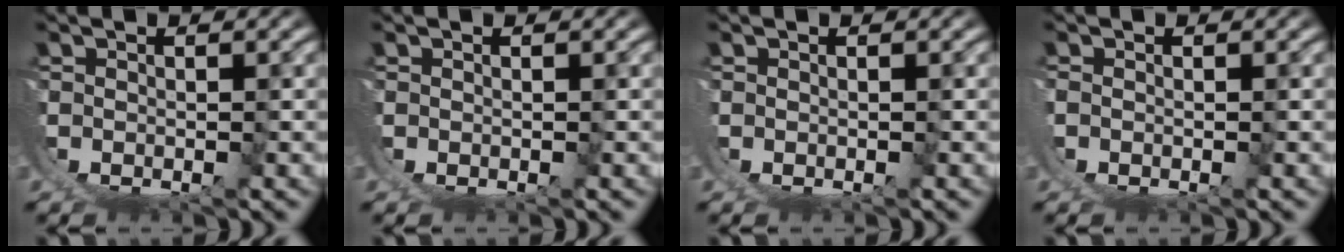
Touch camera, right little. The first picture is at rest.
{"total": 0.6, "force": [0.2, -0.6, -0.1], "torque": [0.006, 0.003, 0.004]}
{"total": 0.6, "force": [0.3, -0.5, -0.1], "torque": [0.010, 0.006, 0.003]}
{"total": 0.0}